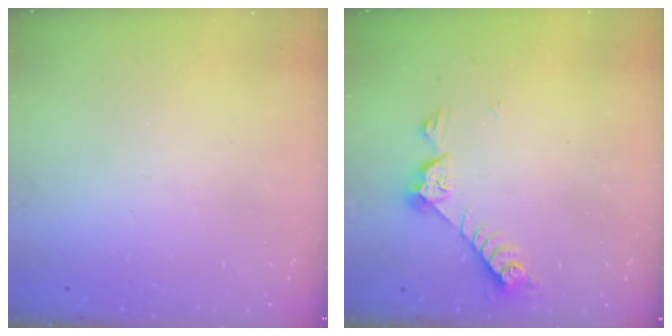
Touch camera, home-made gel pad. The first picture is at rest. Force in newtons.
{"total": 7.3, "press": 7.3, "slide": 0.6}